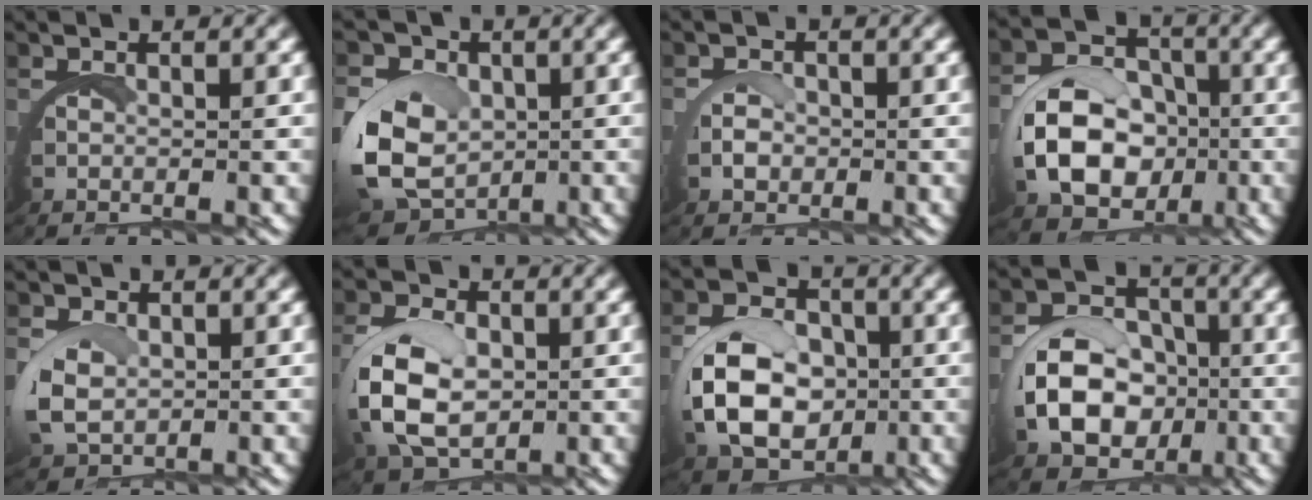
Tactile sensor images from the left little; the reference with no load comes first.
{"total": 7.0, "force": [-0.4, 5.6, 4.1], "torque": [-0.119, -0.038, 0.006]}
{"total": 0.8, "force": [0.3, 0.5, 0.5], "torque": [-0.019, -0.004, 0.003]}
{"total": 7.7, "force": [-1.0, 5.9, 4.8], "torque": [-0.086, -0.007, -0.021]}
{"total": 2.8, "force": [0.4, 2.0, 1.9], "torque": [-0.061, -0.011, 0.016]}
{"total": 6.2, "force": [0.3, 4.1, 4.6], "torque": [-0.120, -0.009, 0.014]}
{"total": 7.8, "force": [-0.5, 5.6, 5.4], "torque": [-0.113, -0.013, -0.006]}
{"total": 6.9, "force": [-0.9, 5.3, 4.3], "torque": [-0.072, -0.004, -0.021]}